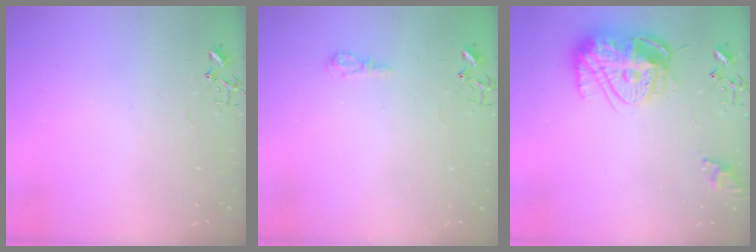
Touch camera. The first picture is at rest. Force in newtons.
{"total": 6.5, "press": 6.5, "slide": 0.7}
{"total": 15.8, "press": 15.7, "slide": 1.4}